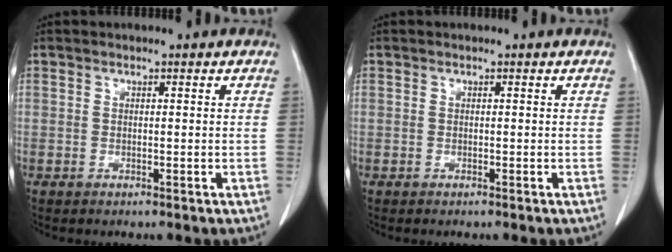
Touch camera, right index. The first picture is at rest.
{"total": 0.0}